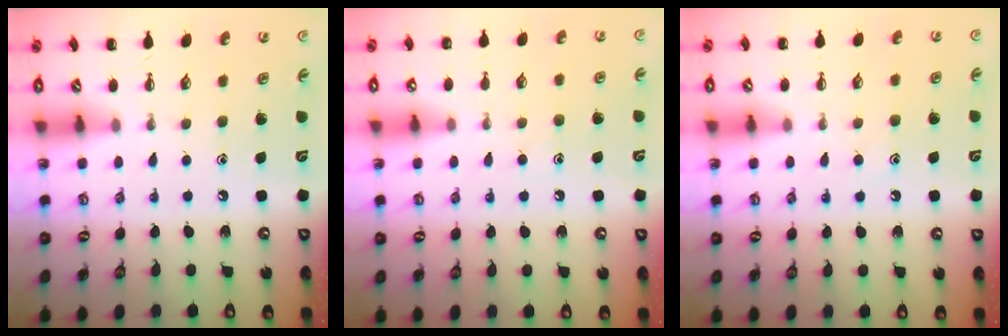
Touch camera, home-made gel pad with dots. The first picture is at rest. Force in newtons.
{"total": 6.9, "press": 6.8, "slide": 1.2}
{"total": 6.4, "press": 6.3, "slide": 1.1}